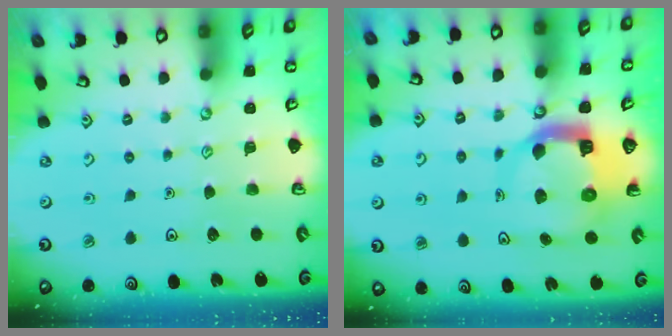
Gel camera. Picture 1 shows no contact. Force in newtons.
{"total": 8.9, "press": 8.8, "slide": 1.3}